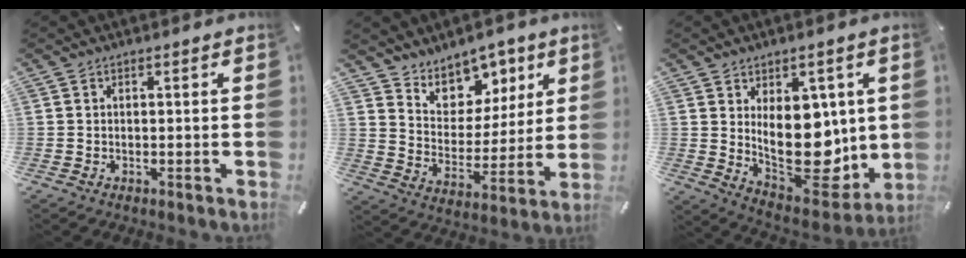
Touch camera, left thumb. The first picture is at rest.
{"total": 10.2, "force": [7.5, 7.0, 0.8], "torque": [-0.020, -0.079, 0.141]}
{"total": 16.9, "force": [2.4, 10.8, 12.8], "torque": [-0.187, -0.042, 0.051]}